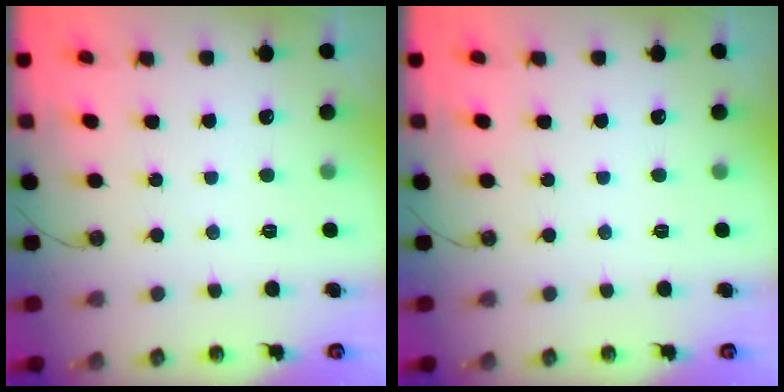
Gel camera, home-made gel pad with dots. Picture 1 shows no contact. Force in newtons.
{"total": 0.0}